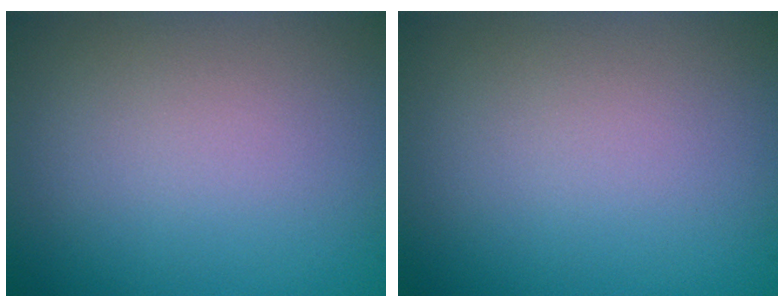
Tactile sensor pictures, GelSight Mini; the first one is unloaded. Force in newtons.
{"total": 0.0}